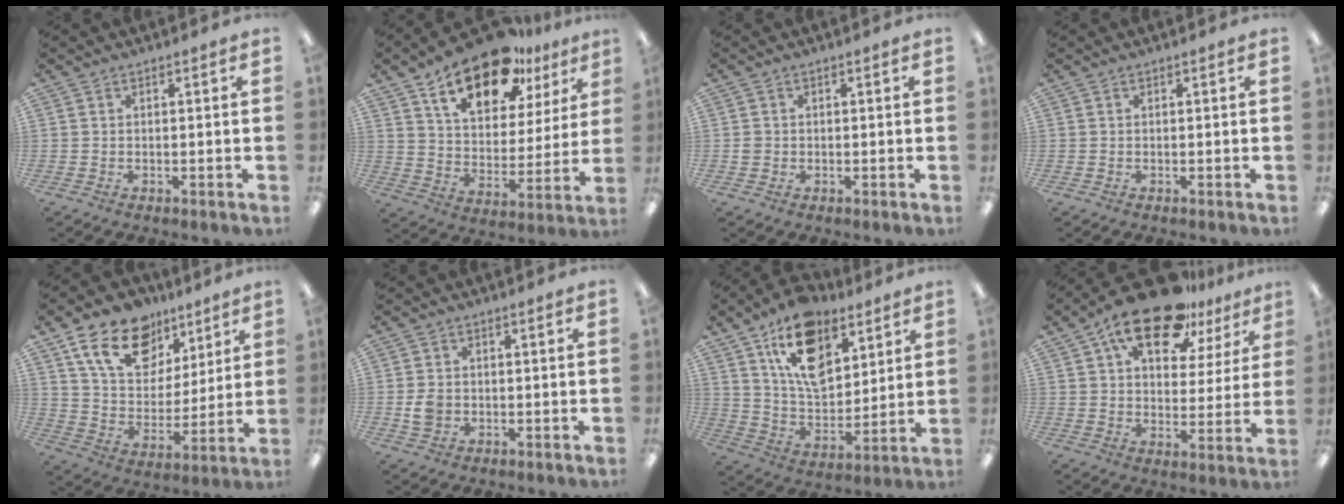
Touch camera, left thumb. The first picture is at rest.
{"total": 19.5, "force": [13.4, 9.3, 10.7], "torque": [-0.176, -0.069, 0.231]}
{"total": 1.3, "force": [-0.2, 1.2, 0.2], "torque": [-0.003, 0.005, -0.006]}
{"total": 0.0}
{"total": 17.5, "force": [10.4, 11.3, 8.4], "torque": [-0.147, -0.041, 0.192]}
{"total": 3.7, "force": [-0.4, 3.1, 2.0], "torque": [-0.027, 0.003, -0.008]}
{"total": 17.6, "force": [10.2, 10.3, 9.9], "torque": [-0.161, -0.041, 0.185]}
{"total": 17.1, "force": [12.0, 7.3, 9.8], "torque": [-0.171, -0.059, 0.207]}